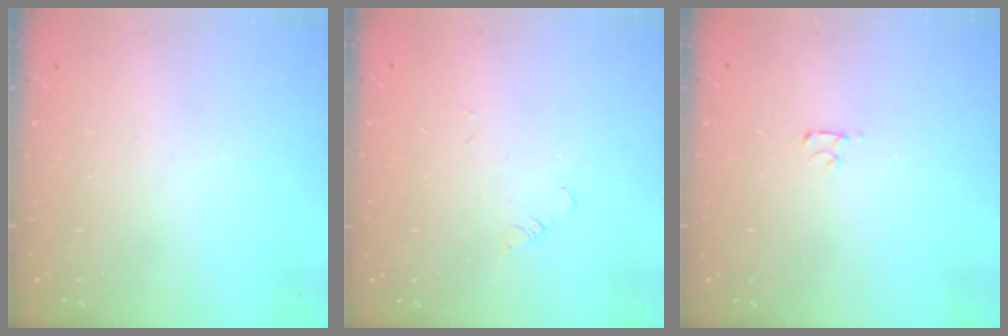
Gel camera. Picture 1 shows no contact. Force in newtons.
{"total": 1.0, "press": 0.9, "slide": 0.2}
{"total": 2.5, "press": 2.4, "slide": 0.3}